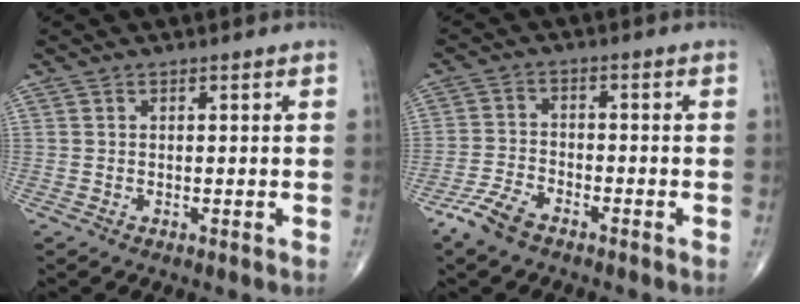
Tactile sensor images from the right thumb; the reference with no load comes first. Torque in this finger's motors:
{"motor_torque": [4.09, 0.88, 0.12, -0.77, 0.03]}